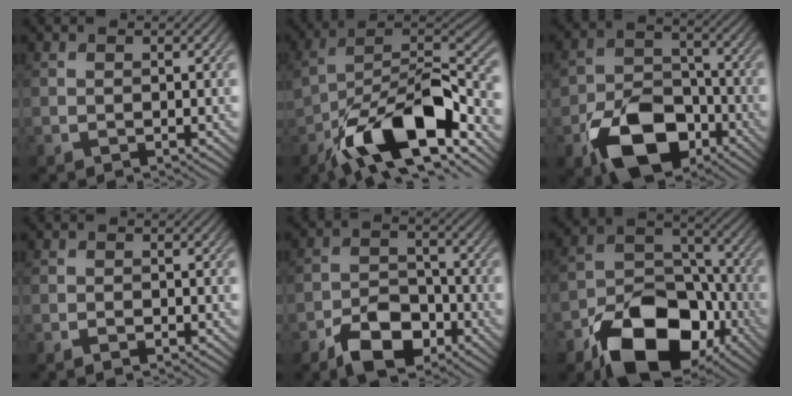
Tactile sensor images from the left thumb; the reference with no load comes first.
{"total": 15.5, "force": [-8.2, 6.9, 11.2], "torque": [-0.186, -0.010, -0.156]}
{"total": 12.0, "force": [-6.1, 7.6, 6.9], "torque": [-0.145, -0.017, -0.113]}
{"total": 1.0, "force": [-0.7, 0.3, 0.6], "torque": [-0.011, -0.001, -0.012]}
{"total": 7.5, "force": [-4.6, 4.3, 4.1], "torque": [-0.073, -0.001, -0.094]}
{"total": 16.3, "force": [-9.0, 10.0, 9.1], "torque": [-0.158, -0.035, -0.160]}